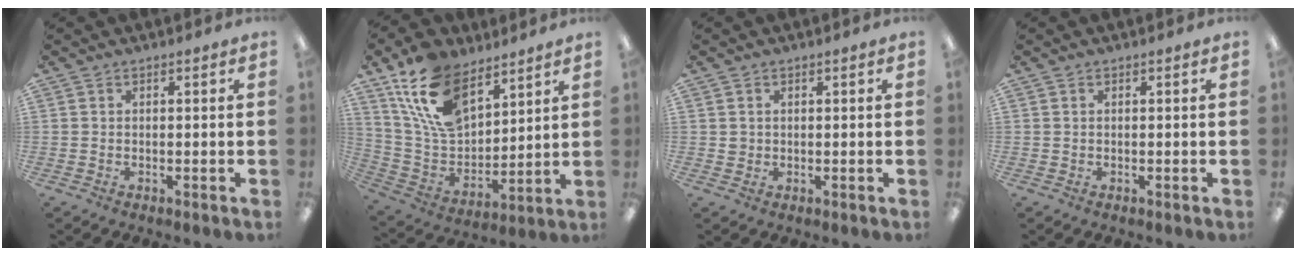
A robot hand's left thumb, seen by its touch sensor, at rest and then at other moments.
{"total": 17.9, "force": [10.8, 10.0, 10.2], "torque": [-0.207, -0.038, 0.203]}
{"total": 1.3, "force": [0.4, 1.3, 0.1], "torque": [-0.004, 0.003, 0.006]}
{"total": 0.0}